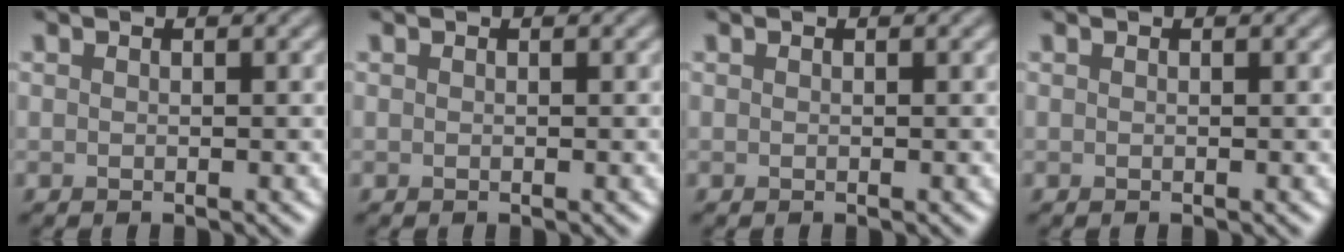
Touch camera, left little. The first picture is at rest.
{"total": 0.0}
{"total": 0.0}
{"total": 0.0}